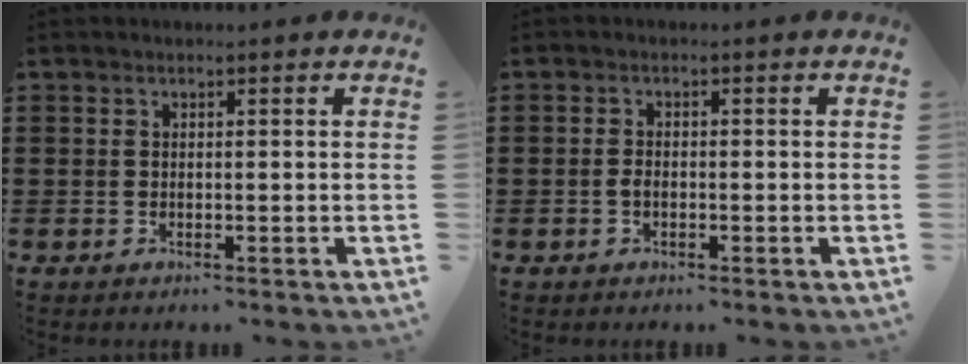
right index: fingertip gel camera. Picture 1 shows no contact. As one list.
[{"total": 1.0, "force": [-0.4, 0.5, 0.8], "torque": [-0.024, -0.007, -0.010]}]